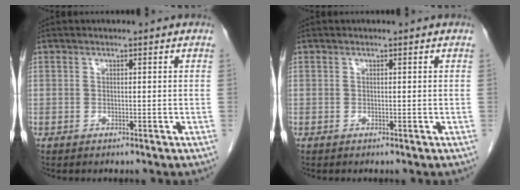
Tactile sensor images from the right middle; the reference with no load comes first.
{"total": 0.0}